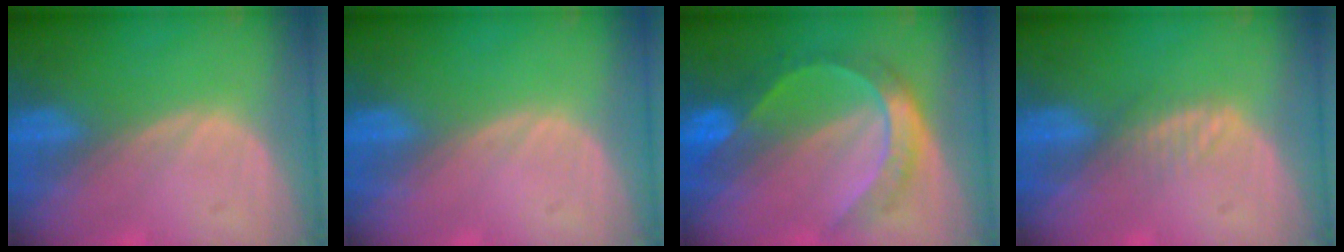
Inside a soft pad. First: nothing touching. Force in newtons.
{"total": 0.0}
{"total": 7.4, "press": 7.3, "slide": 0.6}
{"total": 2.0, "press": 2.0, "slide": 0.2}